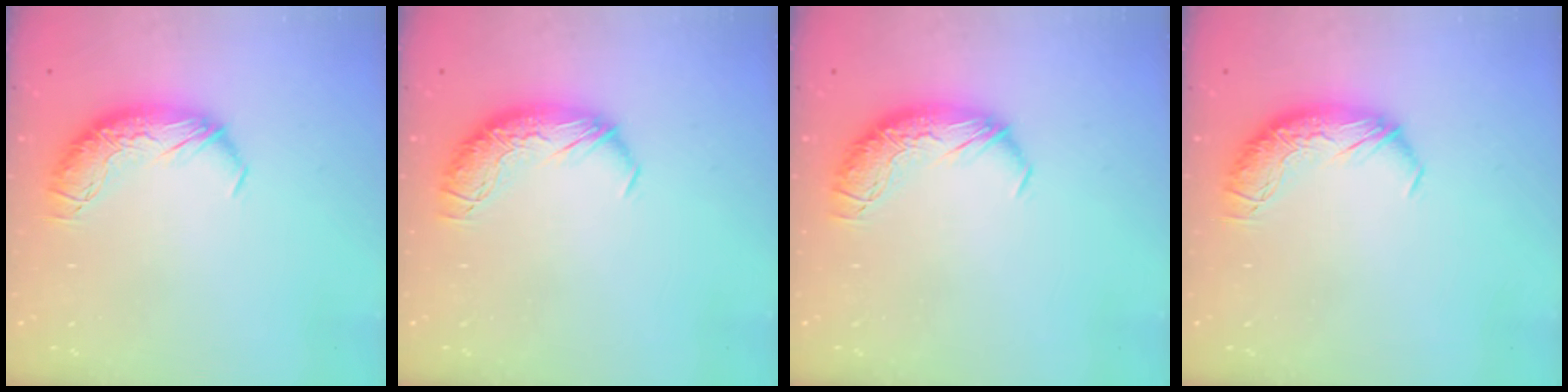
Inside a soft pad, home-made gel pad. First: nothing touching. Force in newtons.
{"total": 0.0}
{"total": 0.0}
{"total": 0.0}